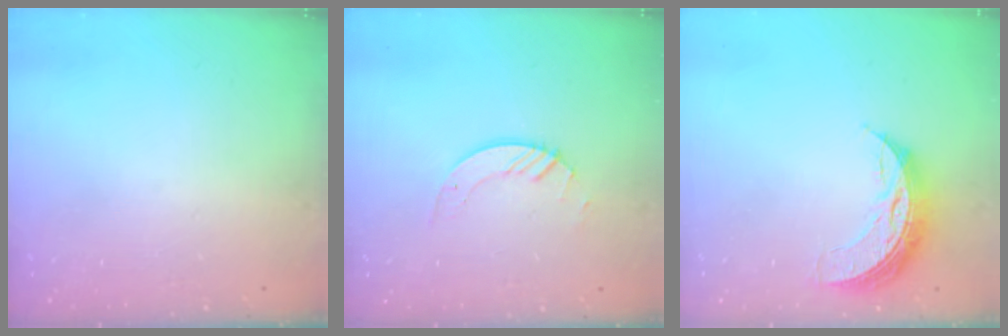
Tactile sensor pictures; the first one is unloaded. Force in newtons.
{"total": 3.7, "press": 3.7, "slide": 0.4}
{"total": 9.0, "press": 9.0, "slide": 0.6}